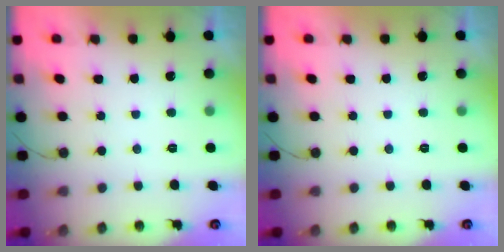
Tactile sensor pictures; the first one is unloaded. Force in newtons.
{"total": 0.0}